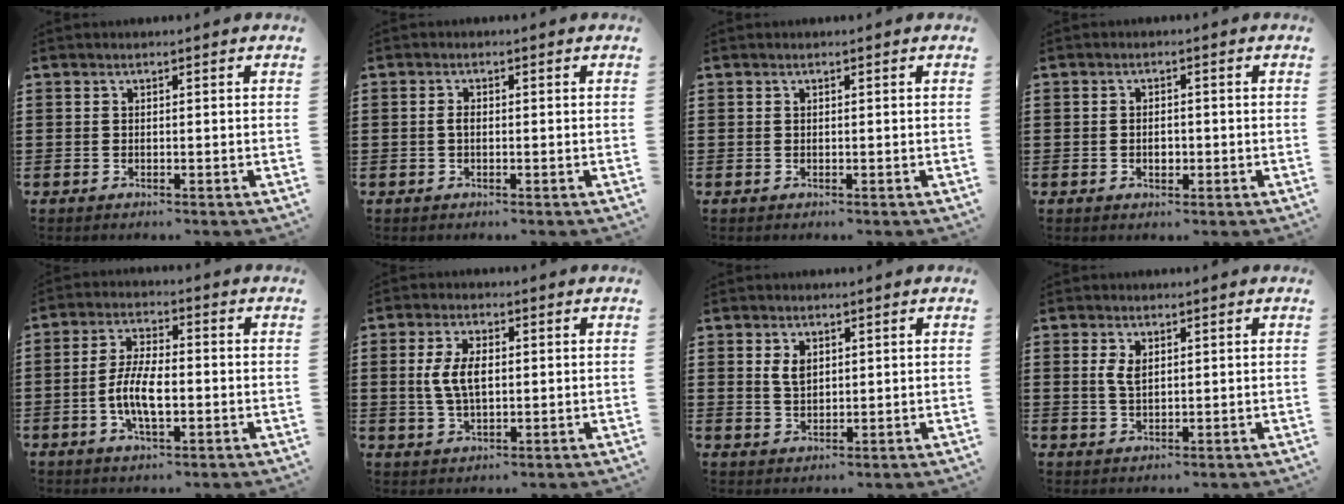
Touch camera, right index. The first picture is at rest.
{"total": 1.4, "force": [-0.2, 0.7, 1.2], "torque": [-0.031, -0.001, -0.006]}
{"total": 0.0}
{"total": 2.1, "force": [-0.4, 1.1, 1.8], "torque": [-0.032, 0.004, -0.007]}
{"total": 5.9, "force": [-1.1, 2.4, 5.3], "torque": [-0.111, -0.001, -0.024]}
{"total": 6.0, "force": [0.6, 3.0, 5.2], "torque": [-0.119, 0.006, 0.003]}
{"total": 2.8, "force": [1.2, 1.7, 1.9], "torque": [-0.043, 0.005, 0.022]}
{"total": 2.9, "force": [0.9, 1.5, 2.4], "torque": [-0.052, 0.007, 0.015]}